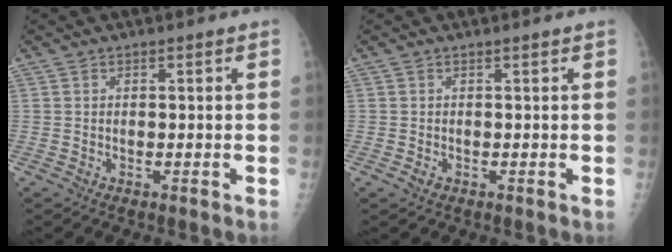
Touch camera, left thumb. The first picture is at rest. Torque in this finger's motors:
{"motor_torque": [-0.24, 0.12, -0.13, -0.04, 0.04]}